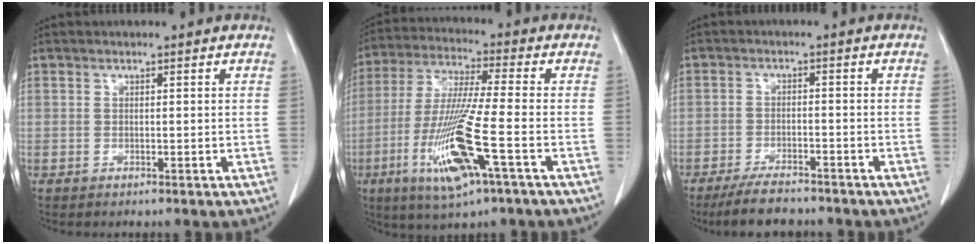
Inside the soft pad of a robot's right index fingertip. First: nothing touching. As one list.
[{"total": 11.2, "force": [-4.4, 0.2, 10.3], "torque": [-0.207, -0.020, -0.084]}, {"total": 6.6, "force": [-5.7, 1.8, 2.8], "torque": [-0.048, -0.012, -0.094]}]